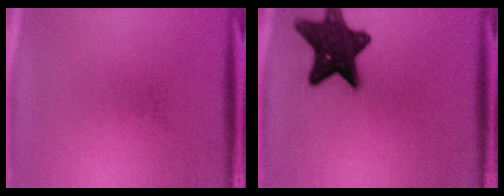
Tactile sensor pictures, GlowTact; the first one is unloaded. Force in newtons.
{"total": 14.4}